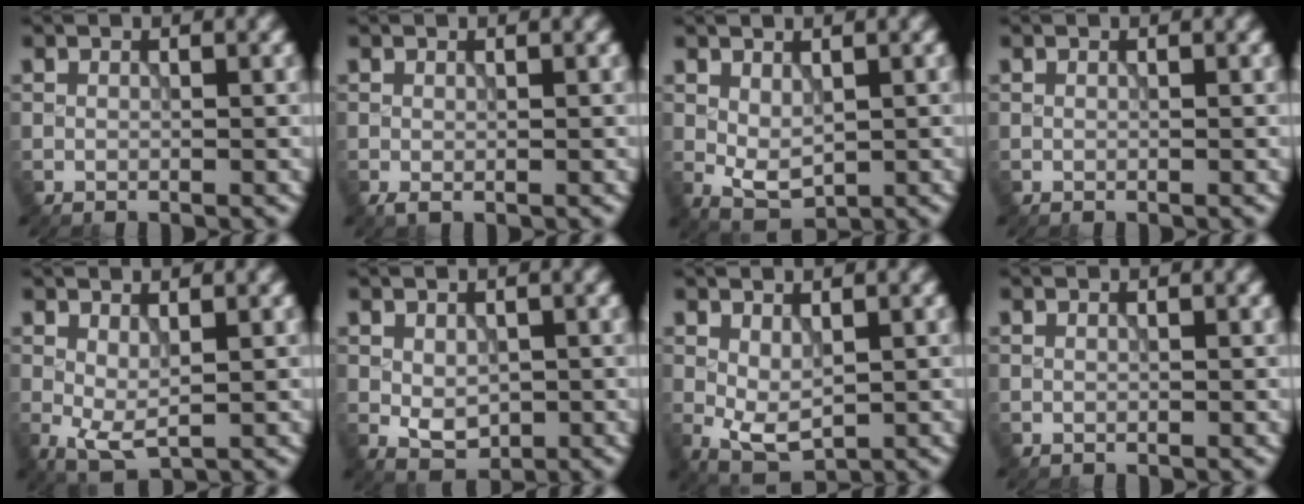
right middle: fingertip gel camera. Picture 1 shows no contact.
{"total": 0.6, "force": [-0.2, 0.3, 0.5], "torque": [-0.011, -0.005, -0.003]}
{"total": 2.6, "force": [0.4, 1.4, 2.1], "torque": [-0.042, -0.005, 0.015]}
{"total": 0.0}
{"total": 2.6, "force": [0.2, 1.1, 2.3], "torque": [-0.054, -0.006, 0.005]}
{"total": 2.9, "force": [-0.3, 1.9, 2.1], "torque": [-0.038, -0.006, -0.001]}
{"total": 3.1, "force": [0.2, 1.6, 2.7], "torque": [-0.057, -0.006, 0.010]}
{"total": 0.0}